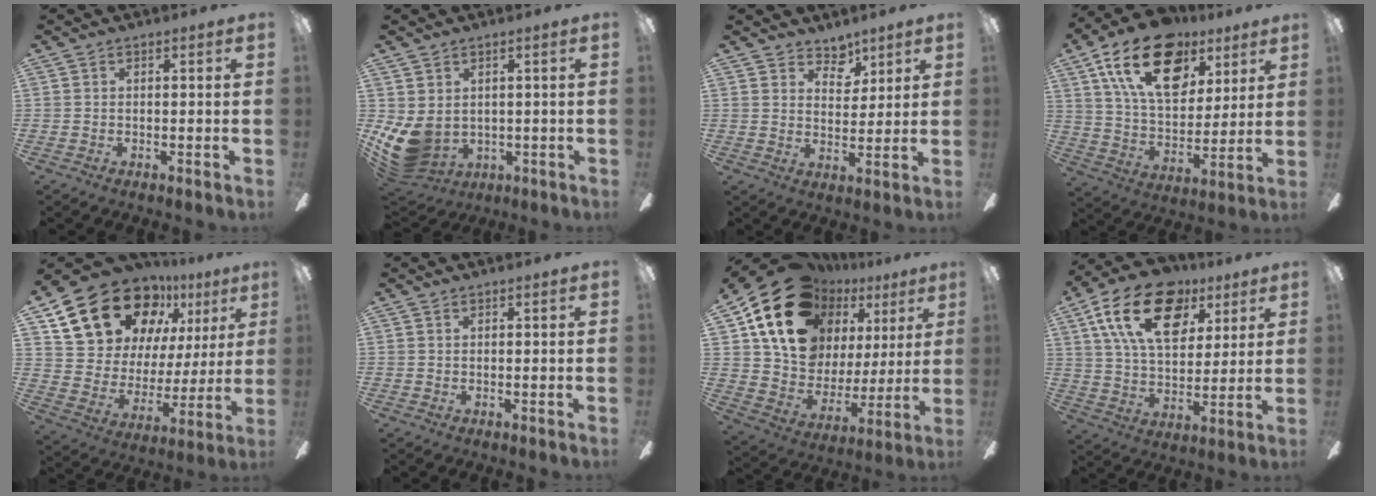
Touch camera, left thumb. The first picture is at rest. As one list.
[{"total": 8.5, "force": [-0.4, 6.6, 5.4], "torque": [-0.141, -0.011, 0.000]}, {"total": 5.7, "force": [4.7, 3.1, 0.8], "torque": [-0.011, -0.027, 0.085]}, {"total": 23.0, "force": [11.9, 13.6, 14.2], "torque": [-0.233, -0.041, 0.209]}, {"total": 22.0, "force": [14.0, 13.2, 10.5], "torque": [-0.184, -0.076, 0.268]}, {"total": 0.5, "force": [0.5, 0.2, 0.1], "torque": [-0.002, 0.001, 0.009]}, {"total": 22.8, "force": [14.0, 15.0, 10.0], "torque": [-0.185, -0.081, 0.276]}, {"total": 20.9, "force": [10.2, 12.6, 13.2], "torque": [-0.217, -0.024, 0.181]}]